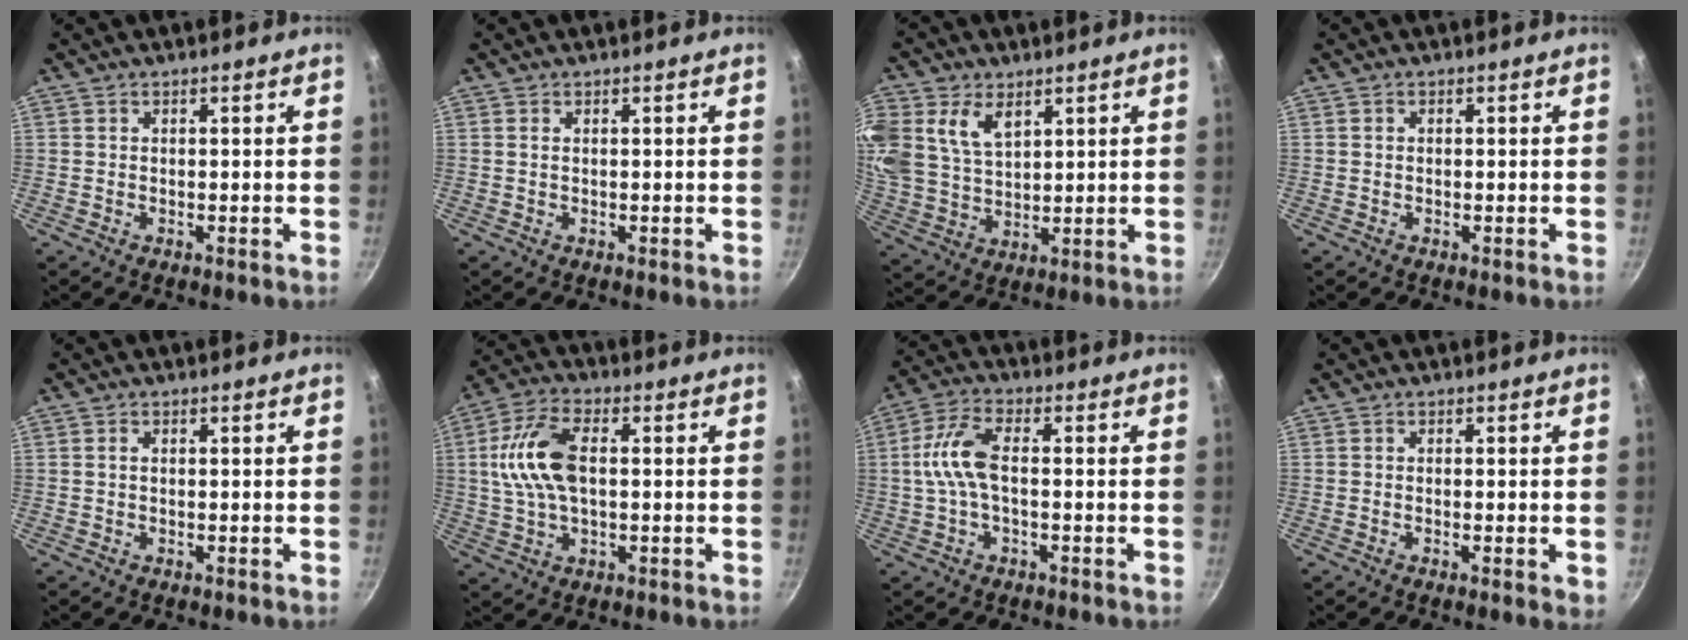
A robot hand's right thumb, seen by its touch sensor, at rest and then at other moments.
{"total": 0.6, "force": [0.2, 0.3, 0.4], "torque": [-0.008, 0.001, 0.004]}
{"total": 14.0, "force": [6.0, 9.4, 8.4], "torque": [-0.183, -0.005, 0.125]}
{"total": 0.6, "force": [0.1, 0.5, 0.3], "torque": [-0.003, 0.004, 0.002]}
{"total": 0.7, "force": [0.1, 0.5, 0.5], "torque": [-0.010, 0.003, 0.001]}
{"total": 12.0, "force": [1.2, 6.6, 10.0], "torque": [-0.195, 0.021, 0.013]}
{"total": 10.0, "force": [0.0, 5.1, 8.6], "torque": [-0.180, 0.027, -0.010]}
{"total": 2.1, "force": [-0.4, 0.5, 2.0], "torque": [-0.030, -0.006, -0.008]}